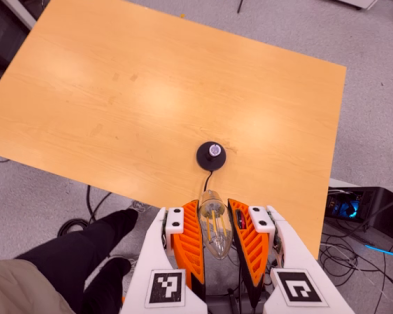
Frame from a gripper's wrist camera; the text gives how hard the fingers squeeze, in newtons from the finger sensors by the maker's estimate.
{"total": 17.8, "left": 18.4, "right": 17.2}